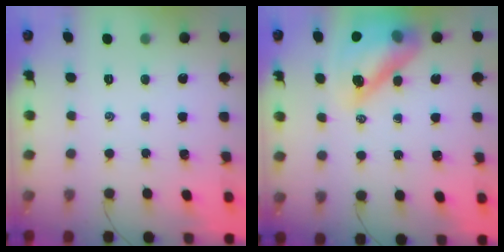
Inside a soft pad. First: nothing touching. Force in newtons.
{"total": 17.3, "press": 16.6, "slide": 4.9}